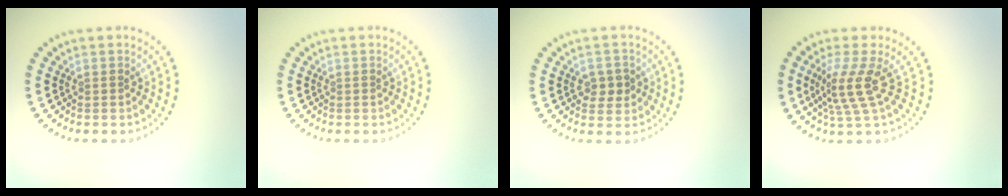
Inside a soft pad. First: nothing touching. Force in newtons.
{"total": 0.0}
{"total": 2.1, "press": 2.1, "slide": 0.5}
{"total": 3.4, "press": 2.6, "slide": 2.2}